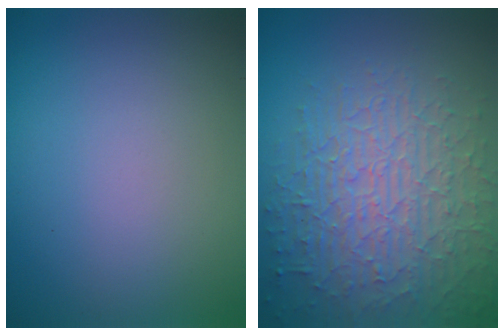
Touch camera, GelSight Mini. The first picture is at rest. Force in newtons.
{"total": 8.2, "press": 5.9, "slide": 5.7}